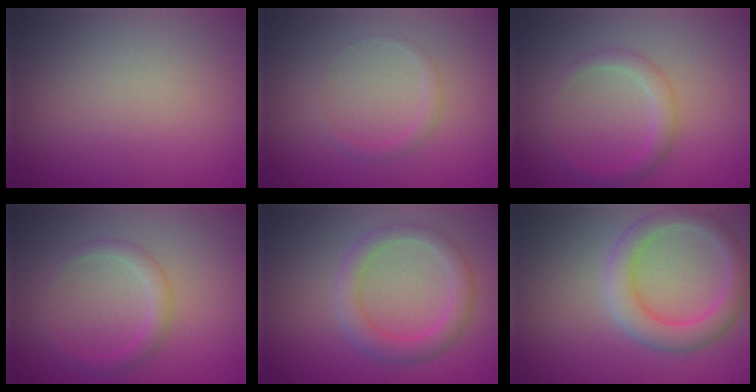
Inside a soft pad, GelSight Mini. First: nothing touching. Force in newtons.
{"total": 0.9, "press": 0.9, "slide": 0.0}
{"total": 1.8, "press": 1.8, "slide": 0.1}
{"total": 1.8, "press": 1.7, "slide": 0.1}
{"total": 2.9, "press": 2.9, "slide": 0.4}
{"total": 3.9, "press": 3.8, "slide": 0.5}